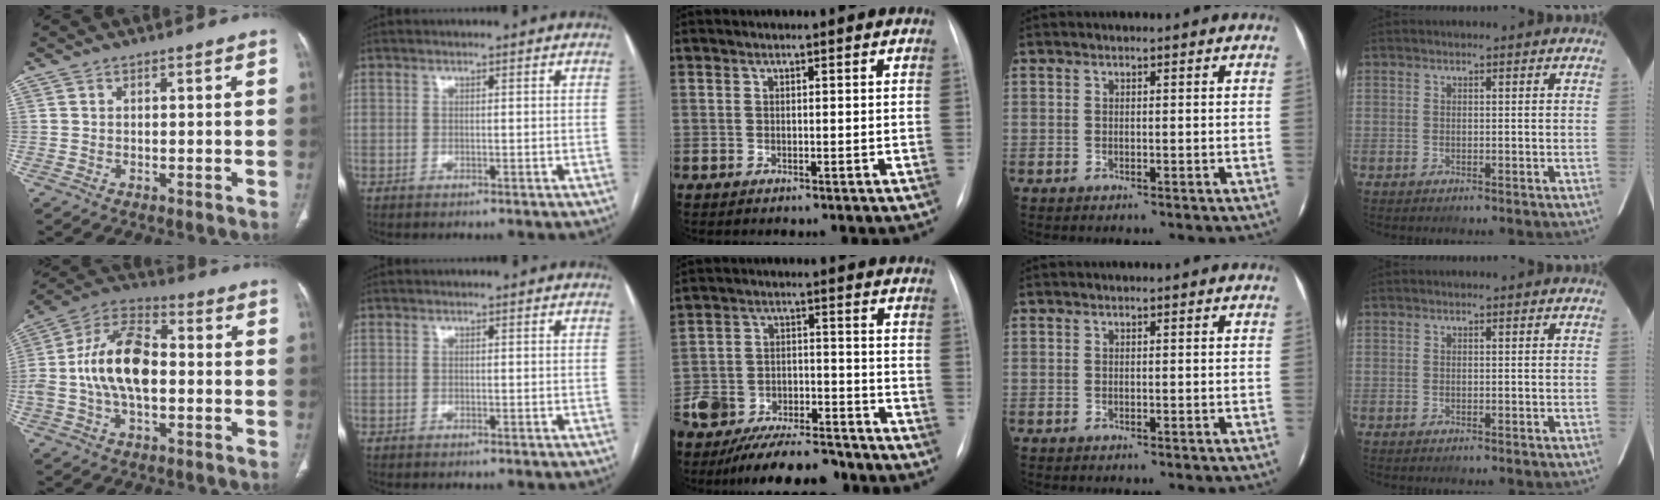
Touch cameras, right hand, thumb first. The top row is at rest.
{"thumb": {"total": 15.2, "force": [-0.8, 8.3, 12.7], "torque": [-0.242, 0.035, -0.023]}, "middle": {"total": 15.8, "force": [-13.6, 4.9, 6.3], "torque": [-0.100, 0.013, -0.209]}}